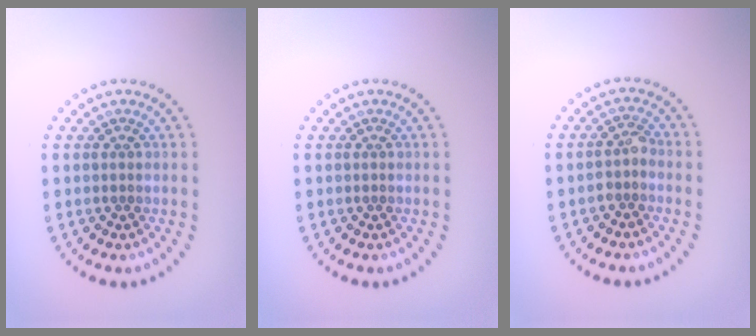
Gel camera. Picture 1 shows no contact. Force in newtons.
{"total": 0.0}
{"total": 1.6, "press": 1.4, "slide": 0.8}